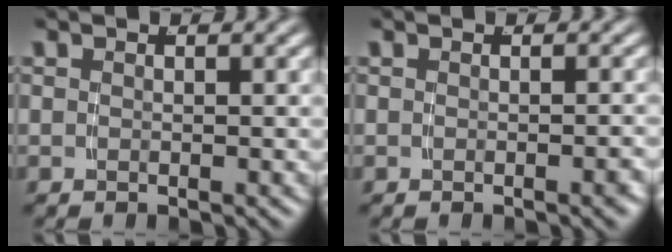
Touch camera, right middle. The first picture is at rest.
{"total": 0.6, "force": [-0.4, -0.1, 0.5], "torque": [-0.002, 0.007, -0.008]}